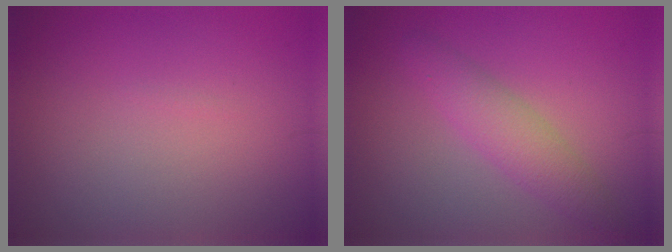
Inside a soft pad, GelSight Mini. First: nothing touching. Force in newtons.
{"total": 2.9, "press": 2.9, "slide": 0.1}